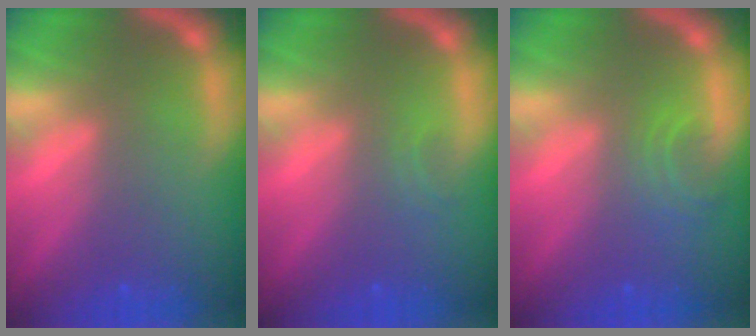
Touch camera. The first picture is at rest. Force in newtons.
{"total": 0.9}
{"total": 2.4}